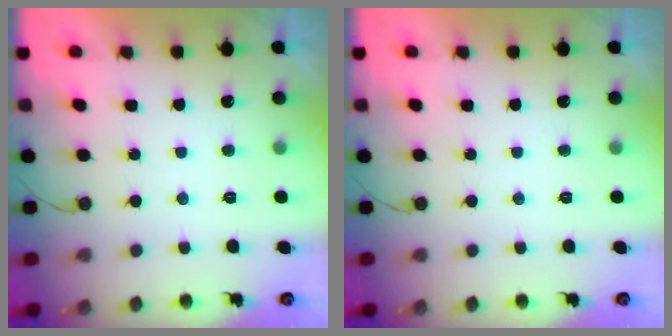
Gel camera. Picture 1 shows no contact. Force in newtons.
{"total": 0.0}